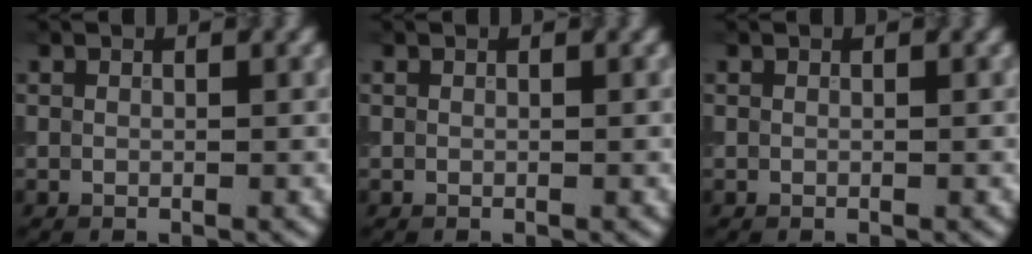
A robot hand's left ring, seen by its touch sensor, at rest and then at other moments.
{"total": 0.0}
{"total": 0.0}